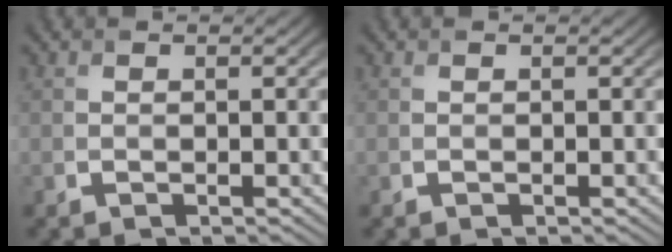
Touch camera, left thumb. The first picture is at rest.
{"total": 0.0}